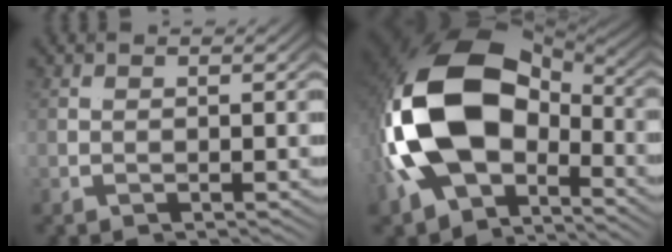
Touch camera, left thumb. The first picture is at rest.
{"total": 18.8, "force": [0.3, 10.7, 15.5], "torque": [-0.337, -0.032, 0.015]}